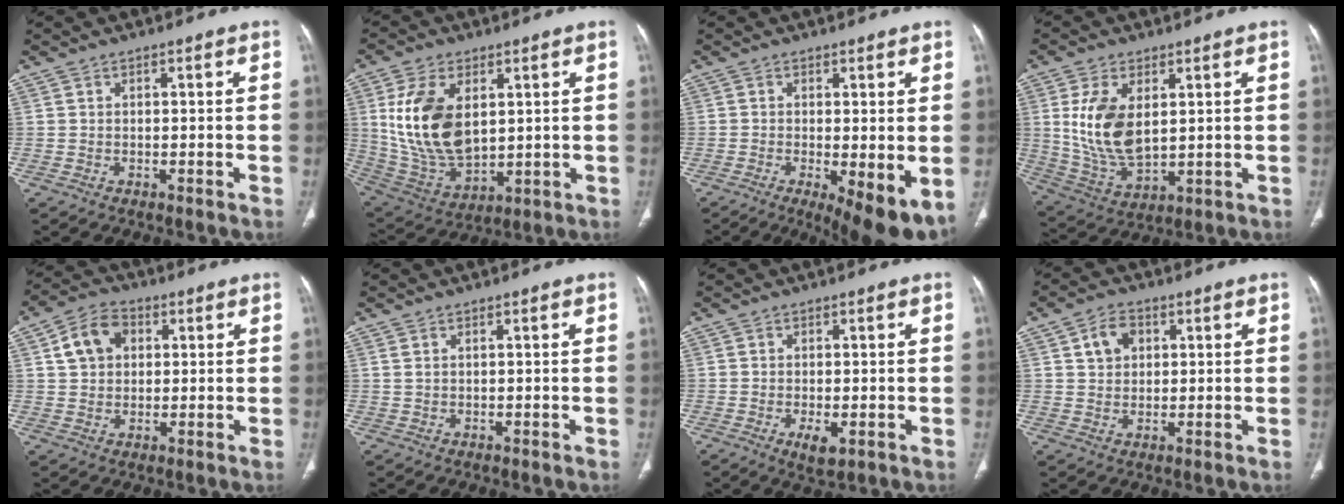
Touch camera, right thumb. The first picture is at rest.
{"total": 17.1, "force": [3.7, 10.0, 13.4], "torque": [-0.250, -0.020, 0.089]}
{"total": 10.0, "force": [-3.0, 3.0, 9.1], "torque": [-0.131, -0.025, -0.040]}
{"total": 12.9, "force": [2.7, 7.1, 10.4], "torque": [-0.200, -0.019, 0.067]}
{"total": 8.0, "force": [2.3, 6.0, 4.7], "torque": [-0.070, 0.009, 0.036]}
{"total": 0.9, "force": [0.5, 0.3, 0.6], "torque": [-0.017, 0.009, 0.015]}
{"total": 3.5, "force": [-1.2, 1.5, 2.9], "torque": [-0.047, -0.008, -0.015]}
{"total": 5.1, "force": [1.9, 3.9, 2.8], "torque": [-0.032, 0.000, 0.033]}